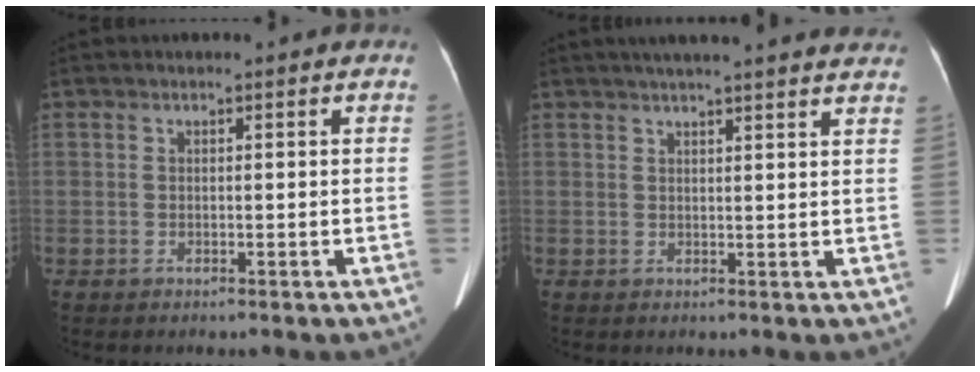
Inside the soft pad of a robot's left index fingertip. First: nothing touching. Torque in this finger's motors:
{"motor_torque": [0.44, -0.56, 0.03, 0.01]}